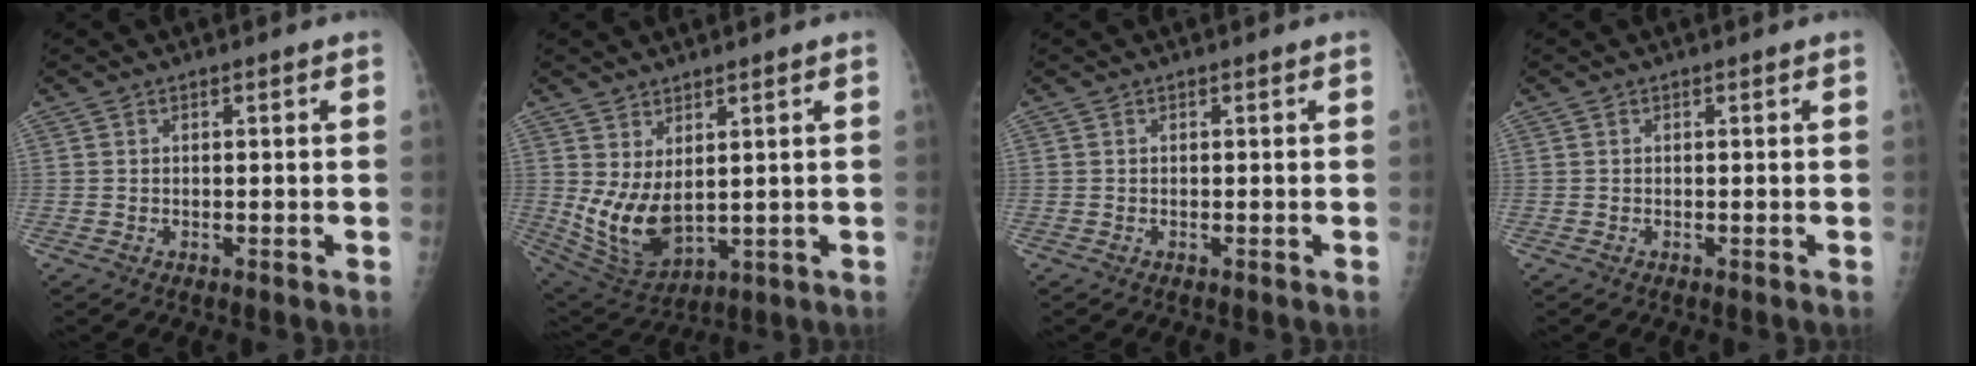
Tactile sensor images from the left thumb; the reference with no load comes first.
{"total": 10.2, "force": [1.6, 5.5, 8.4], "torque": [-0.148, -0.028, 0.056]}
{"total": 0.0}
{"total": 0.0}